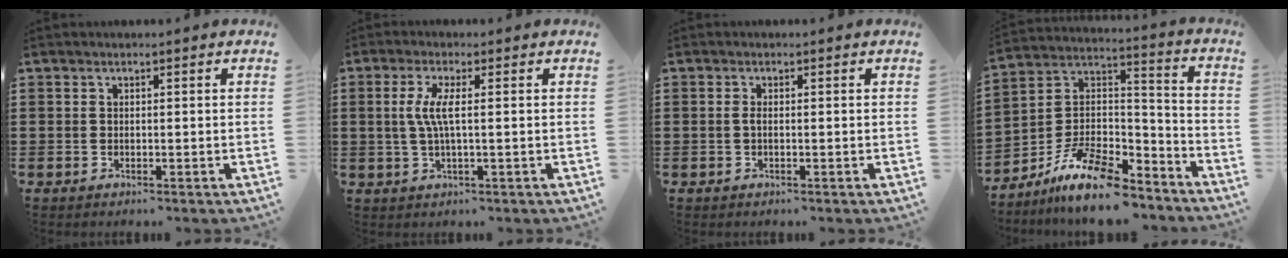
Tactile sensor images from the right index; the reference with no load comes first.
{"total": 4.5, "force": [0.1, 0.5, 4.4], "torque": [-0.104, -0.011, -0.008]}
{"total": 1.0, "force": [-0.3, 0.2, 0.9], "torque": [-0.025, -0.005, -0.007]}
{"total": 12.0, "force": [-9.2, 4.1, 6.5], "torque": [-0.137, 0.025, -0.179]}